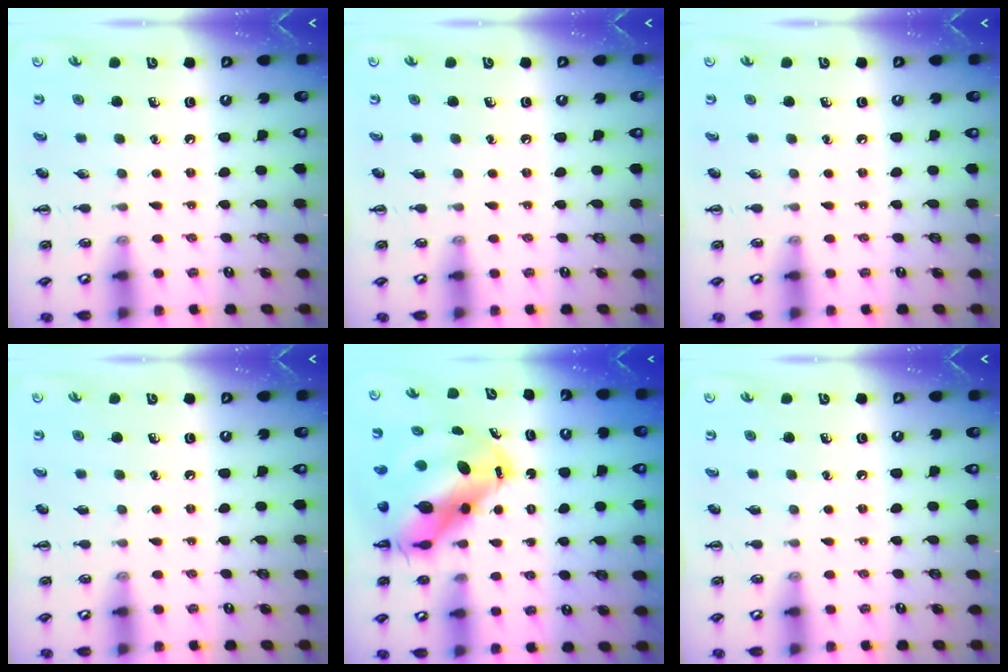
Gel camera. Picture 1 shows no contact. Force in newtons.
{"total": 0.0}
{"total": 0.0}
{"total": 0.0}
{"total": 11.6, "press": 11.3, "slide": 2.9}
{"total": 0.0}